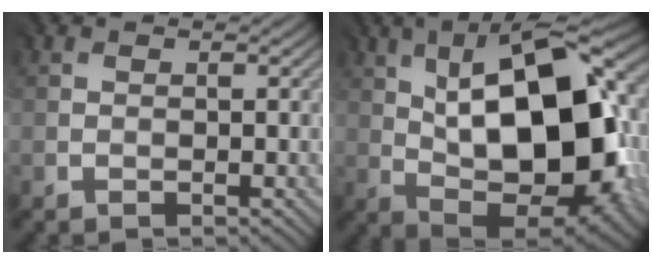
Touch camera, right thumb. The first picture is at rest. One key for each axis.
{"total": 16.9, "fx": 2.1, "fy": 8.2, "fz": 14.6, "tx": -0.227, "ty": 0.009, "tz": 0.031}